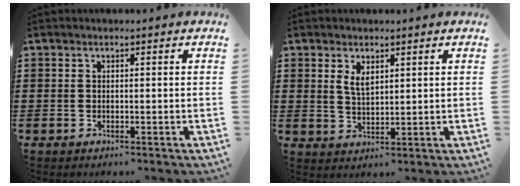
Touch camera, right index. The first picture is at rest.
{"total": 2.8, "force": [1.5, 1.3, 2.0], "torque": [-0.043, 0.002, 0.028]}